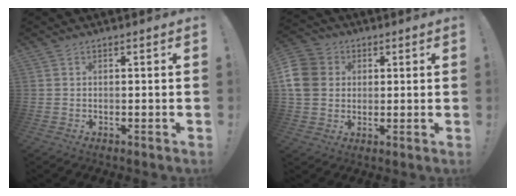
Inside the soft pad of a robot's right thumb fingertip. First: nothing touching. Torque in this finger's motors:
{"motor_torque": [0.23, 0.13, 0.02, 0.12, 0.06]}